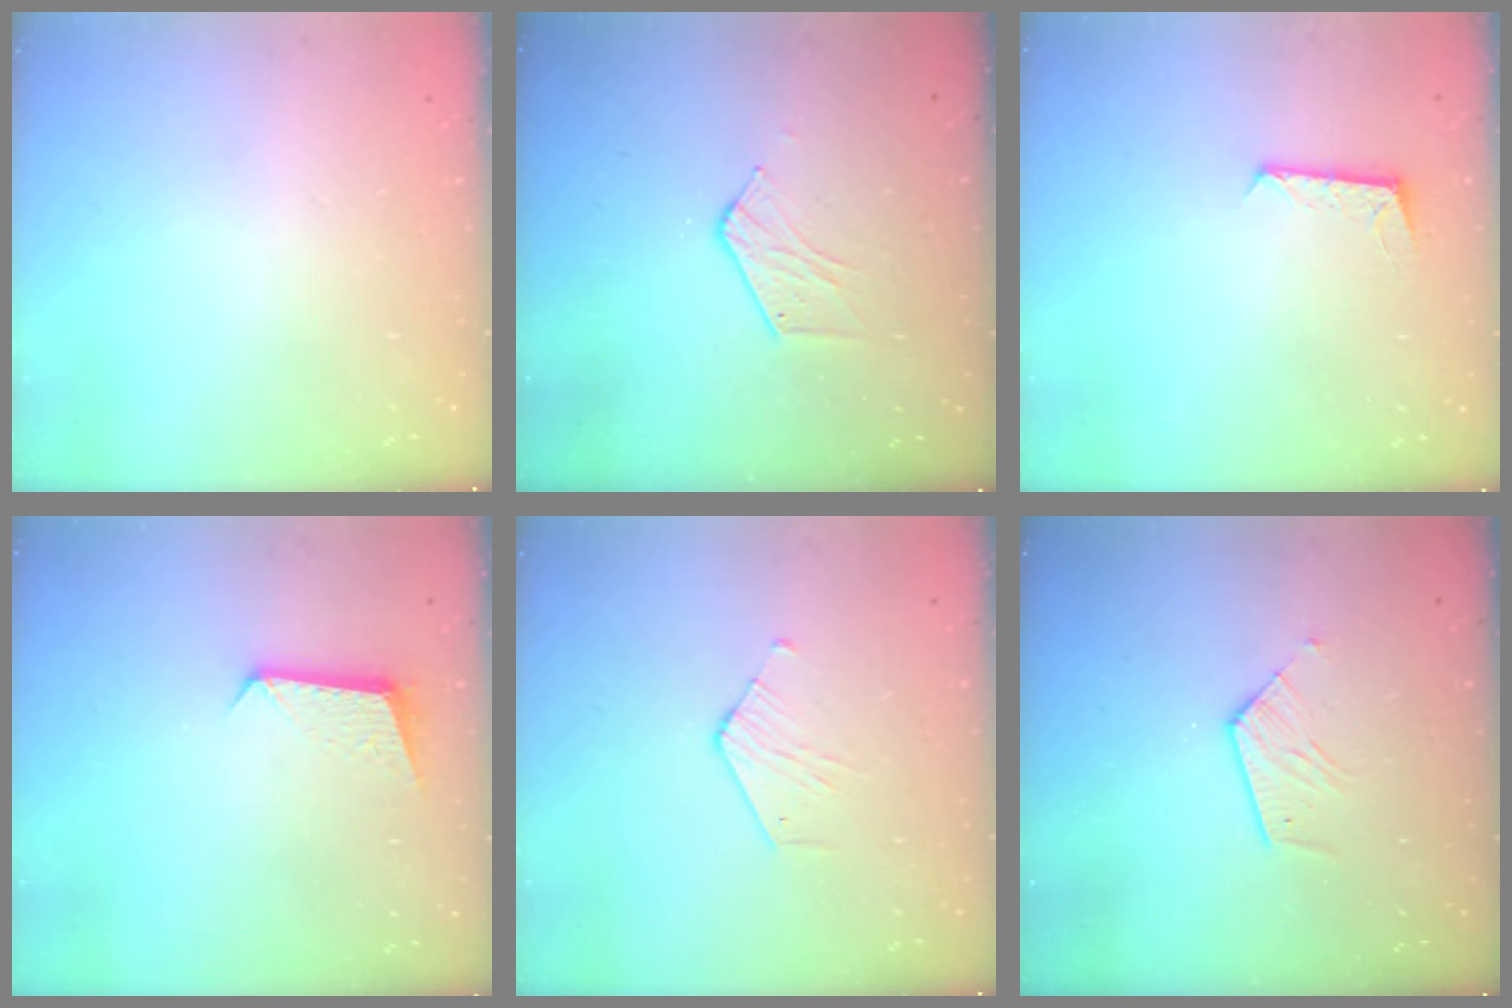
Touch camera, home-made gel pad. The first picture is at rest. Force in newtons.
{"total": 5.8, "press": 5.8, "slide": 0.5}
{"total": 6.1, "press": 6.0, "slide": 0.4}
{"total": 7.0, "press": 6.9, "slide": 0.5}
{"total": 3.2, "press": 3.2, "slide": 0.3}
{"total": 7.2, "press": 7.2, "slide": 0.3}